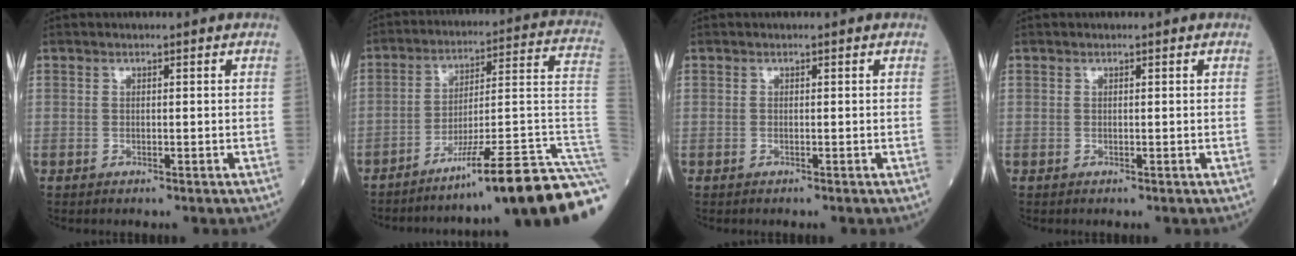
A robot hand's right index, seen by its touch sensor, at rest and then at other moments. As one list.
[{"total": 21.8, "force": [-15.1, -0.7, 15.7], "torque": [-0.123, 0.027, -0.233]}, {"total": 0.0}, {"total": 0.0}]